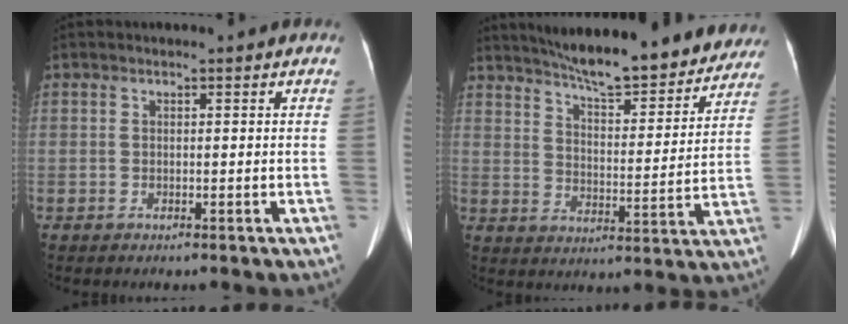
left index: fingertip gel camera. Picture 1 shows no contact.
{"total": 21.7, "force": [19.3, 4.1, 9.0], "torque": [-0.127, -0.011, 0.256]}